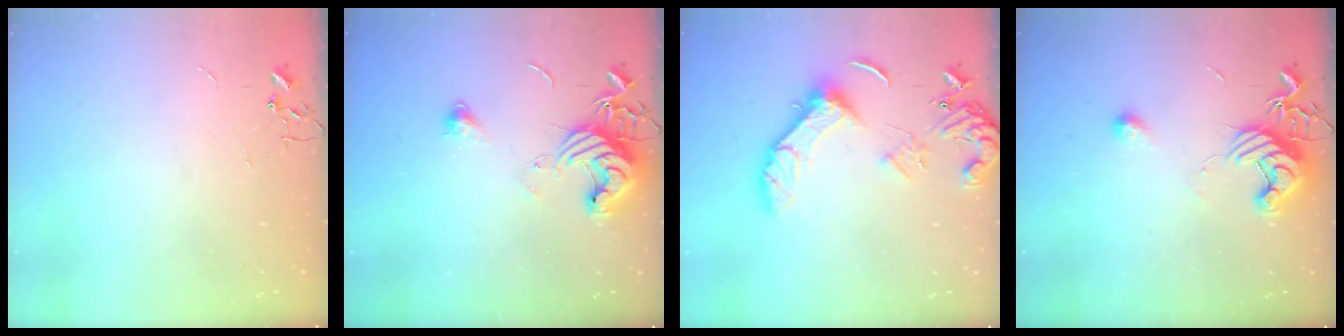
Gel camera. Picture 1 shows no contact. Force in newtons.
{"total": 12.2, "press": 12.1, "slide": 1.6}
{"total": 14.5, "press": 14.4, "slide": 1.6}
{"total": 11.7, "press": 11.7, "slide": 0.4}